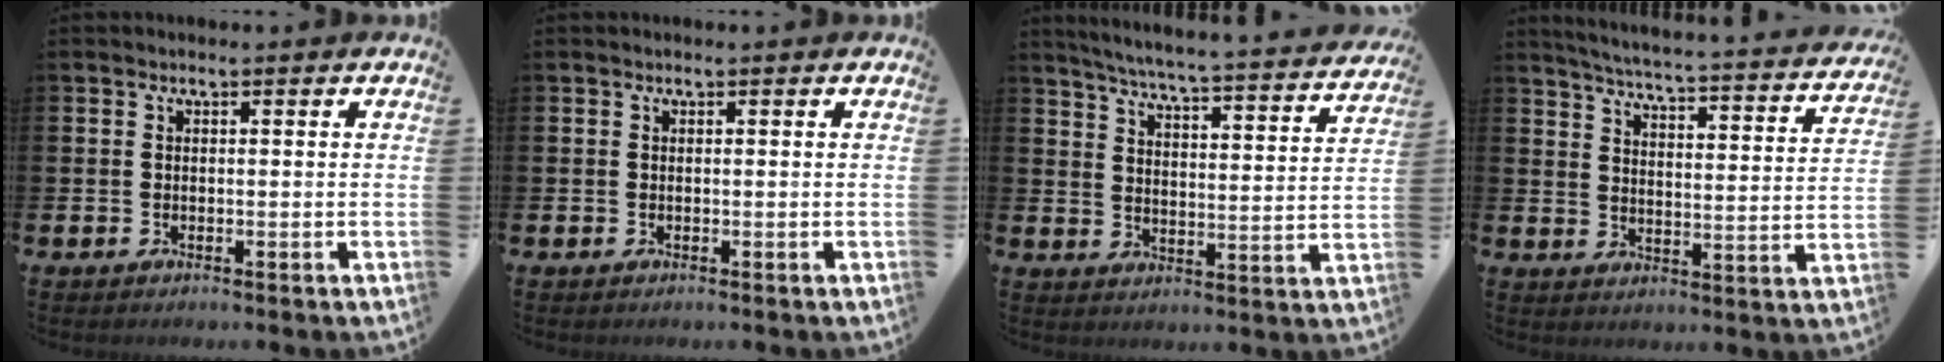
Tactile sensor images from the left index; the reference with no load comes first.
{"total": 0.0}
{"total": 5.3, "force": [5.0, -0.1, 1.8], "torque": [-0.059, -0.044, 0.081]}
{"total": 4.2, "force": [3.9, -0.1, 1.4], "torque": [-0.052, -0.041, 0.059]}